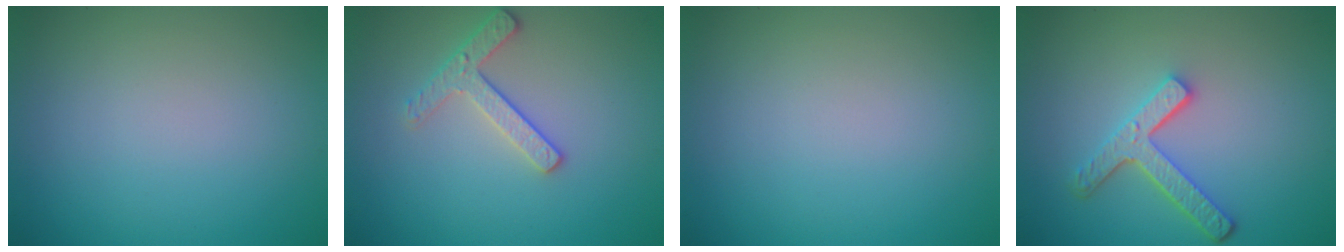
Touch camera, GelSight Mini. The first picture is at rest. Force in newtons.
{"total": 2.5, "press": 2.4, "slide": 0.7}
{"total": 0.0}
{"total": 3.8, "press": 3.0, "slide": 2.3}